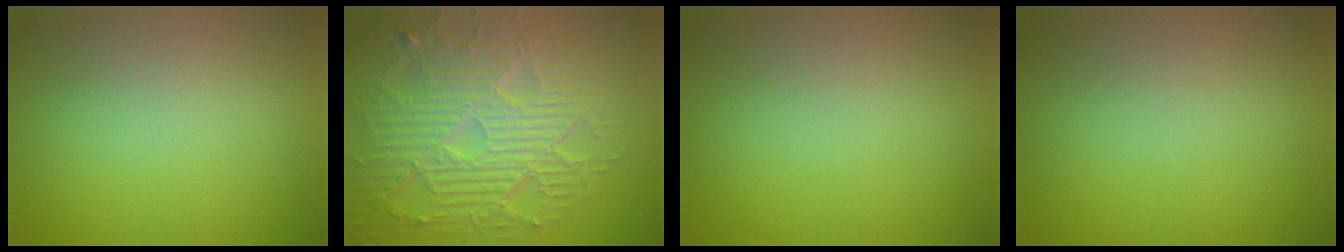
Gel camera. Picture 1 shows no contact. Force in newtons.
{"total": 10.7, "press": 6.9, "slide": 8.2}
{"total": 0.0}
{"total": 0.0}